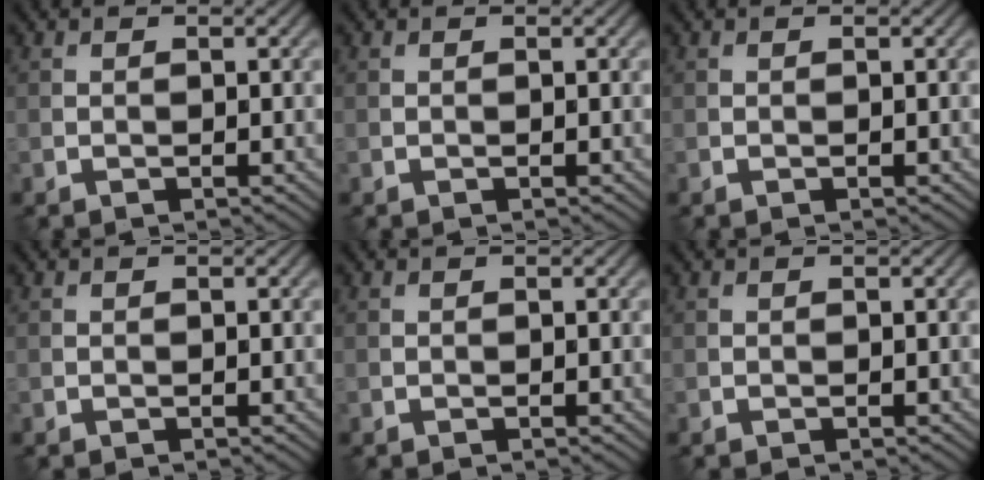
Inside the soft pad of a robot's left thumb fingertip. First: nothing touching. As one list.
[{"total": 0.0}, {"total": 0.0}, {"total": 0.0}, {"total": 0.0}, {"total": 0.0}]